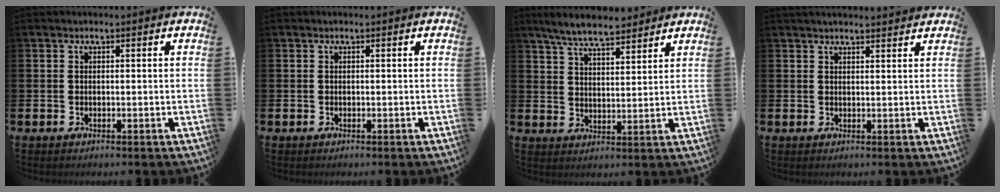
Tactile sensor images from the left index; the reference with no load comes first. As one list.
[{"total": 0.0}, {"total": 7.1, "force": [6.6, 1.3, 2.3], "torque": [-0.060, -0.025, 0.120]}, {"total": 2.2, "force": [2.2, 0.2, 0.3], "torque": [0.002, -0.012, 0.037]}]